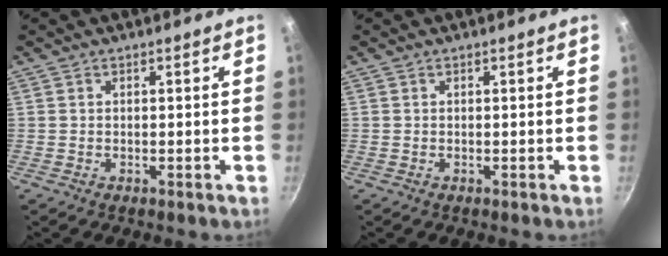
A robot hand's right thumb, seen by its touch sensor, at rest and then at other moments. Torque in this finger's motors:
{"motor_torque": [-0.01, 0.01, 0.01, 0.04, 0.01]}